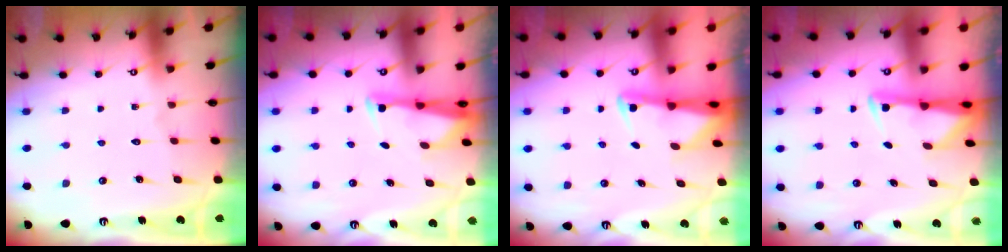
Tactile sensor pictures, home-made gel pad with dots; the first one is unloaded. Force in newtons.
{"total": 2.7, "press": 2.6, "slide": 0.7}
{"total": 2.2, "press": 2.1, "slide": 0.5}
{"total": 2.9, "press": 2.9, "slide": 0.6}